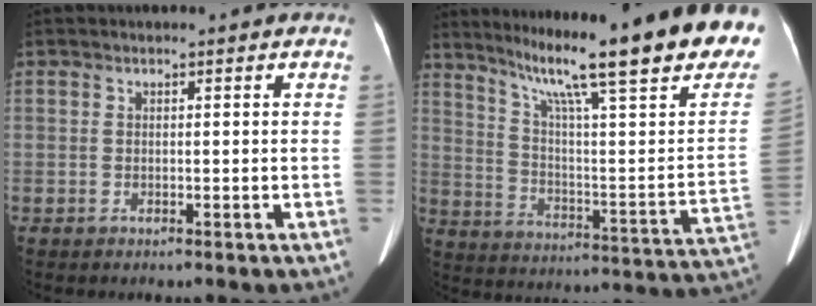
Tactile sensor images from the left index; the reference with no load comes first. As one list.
[{"total": 29.8, "force": [22.4, 1.4, 19.7], "torque": [-0.265, -0.060, 0.300]}]